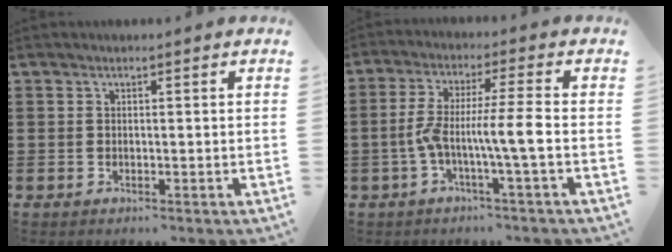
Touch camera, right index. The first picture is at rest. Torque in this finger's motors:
{"motor_torque": [1.70, -0.44, 0.78, 0.21]}